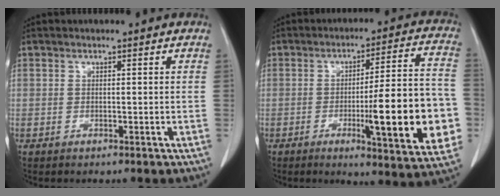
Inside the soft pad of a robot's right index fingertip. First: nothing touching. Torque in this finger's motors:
{"motor_torque": [2.14, 0.00, 0.87, 0.21]}